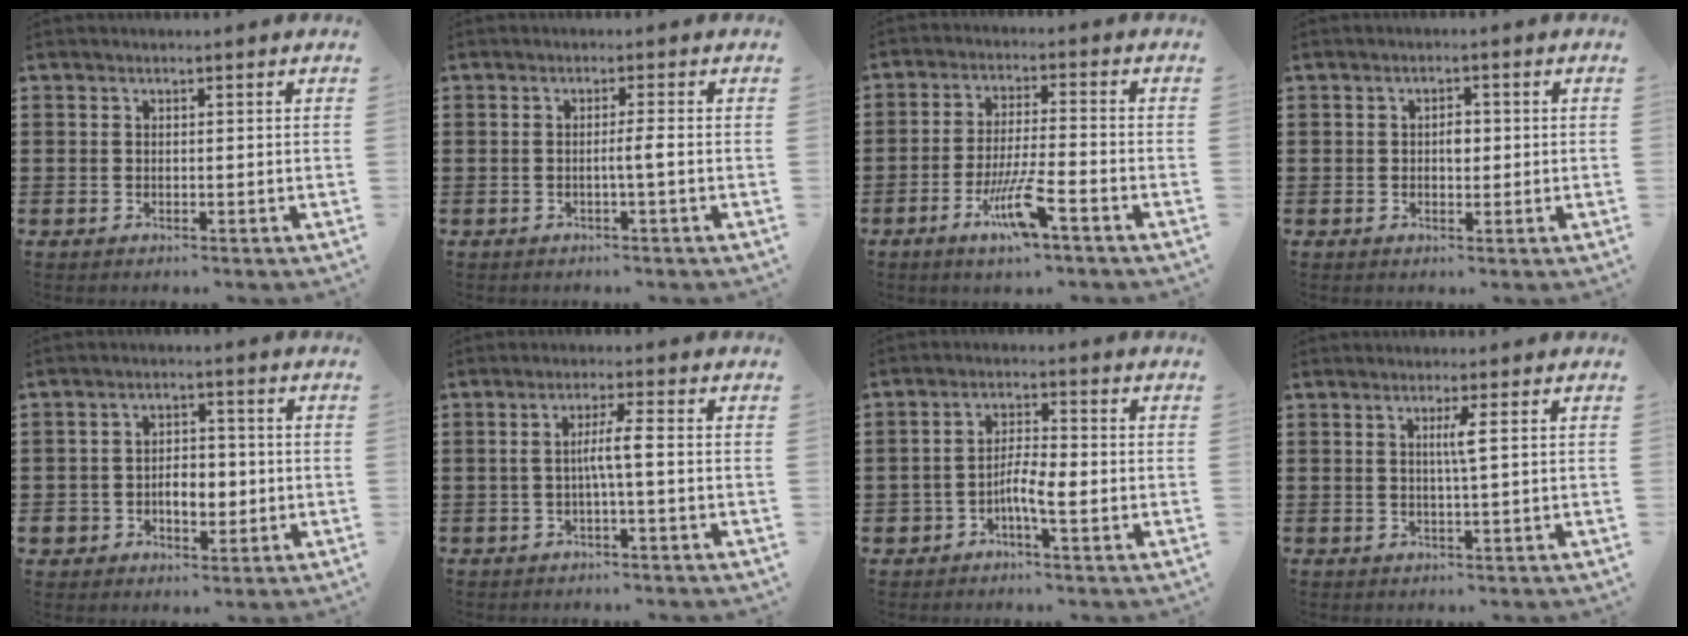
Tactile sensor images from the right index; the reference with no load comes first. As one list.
[{"total": 1.9, "force": [-0.5, -0.4, 1.8], "torque": [-0.032, -0.004, -0.012]}, {"total": 8.2, "force": [-4.5, 1.0, 6.8], "torque": [-0.138, -0.010, -0.084]}, {"total": 2.2, "force": [0.0, 1.2, 1.9], "torque": [-0.028, 0.002, -0.003]}, {"total": 5.4, "force": [-1.3, 4.3, 3.0], "torque": [-0.058, 0.011, -0.026]}, {"total": 3.9, "force": [-0.4, 0.1, 3.9], "torque": [-0.073, -0.001, -0.012]}, {"total": 4.6, "force": [-1.9, 1.7, 3.8], "torque": [-0.075, 0.006, -0.037]}, {"total": 2.5, "force": [0.6, -0.3, 2.4], "torque": [-0.047, -0.006, 0.006]}]